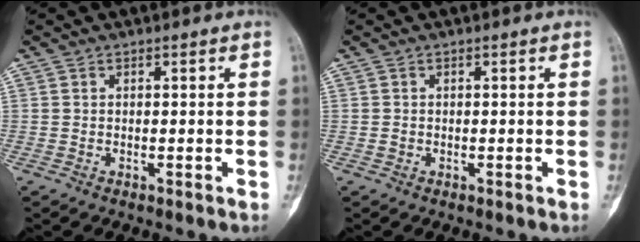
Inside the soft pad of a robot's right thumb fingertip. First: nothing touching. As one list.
[{"total": 0.5, "force": [-0.1, 0.5, 0.2], "torque": [-0.003, 0.002, -0.002]}]